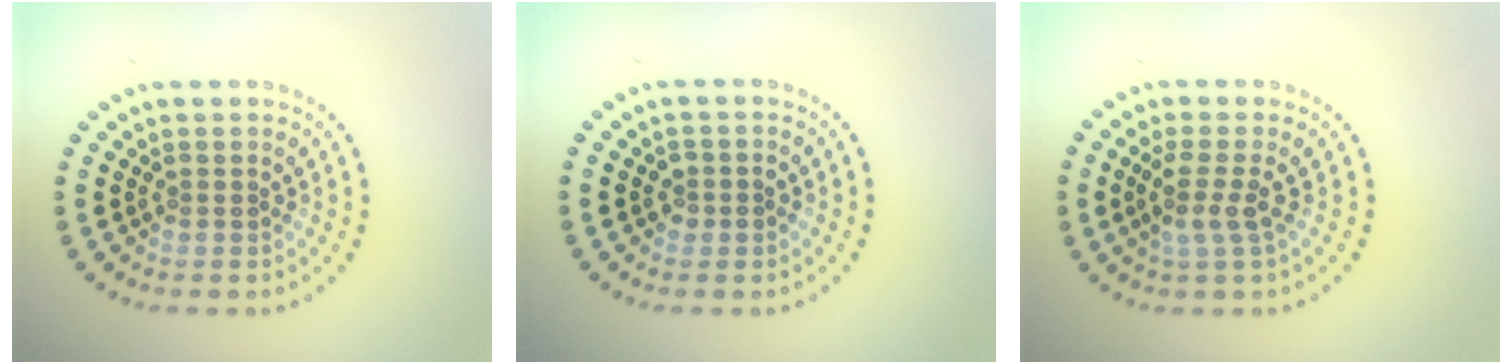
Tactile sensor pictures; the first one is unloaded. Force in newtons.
{"total": 1.3, "press": 1.3, "slide": 0.1}
{"total": 2.5, "press": 2.0, "slide": 1.6}